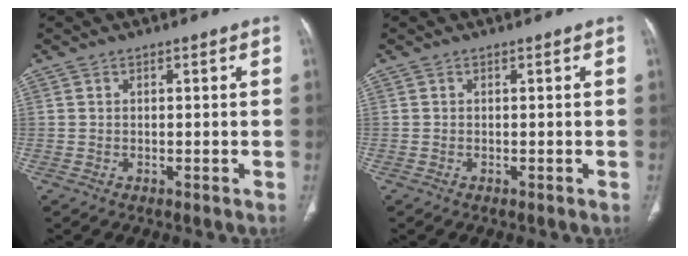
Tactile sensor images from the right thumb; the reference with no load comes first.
{"total": 0.0}